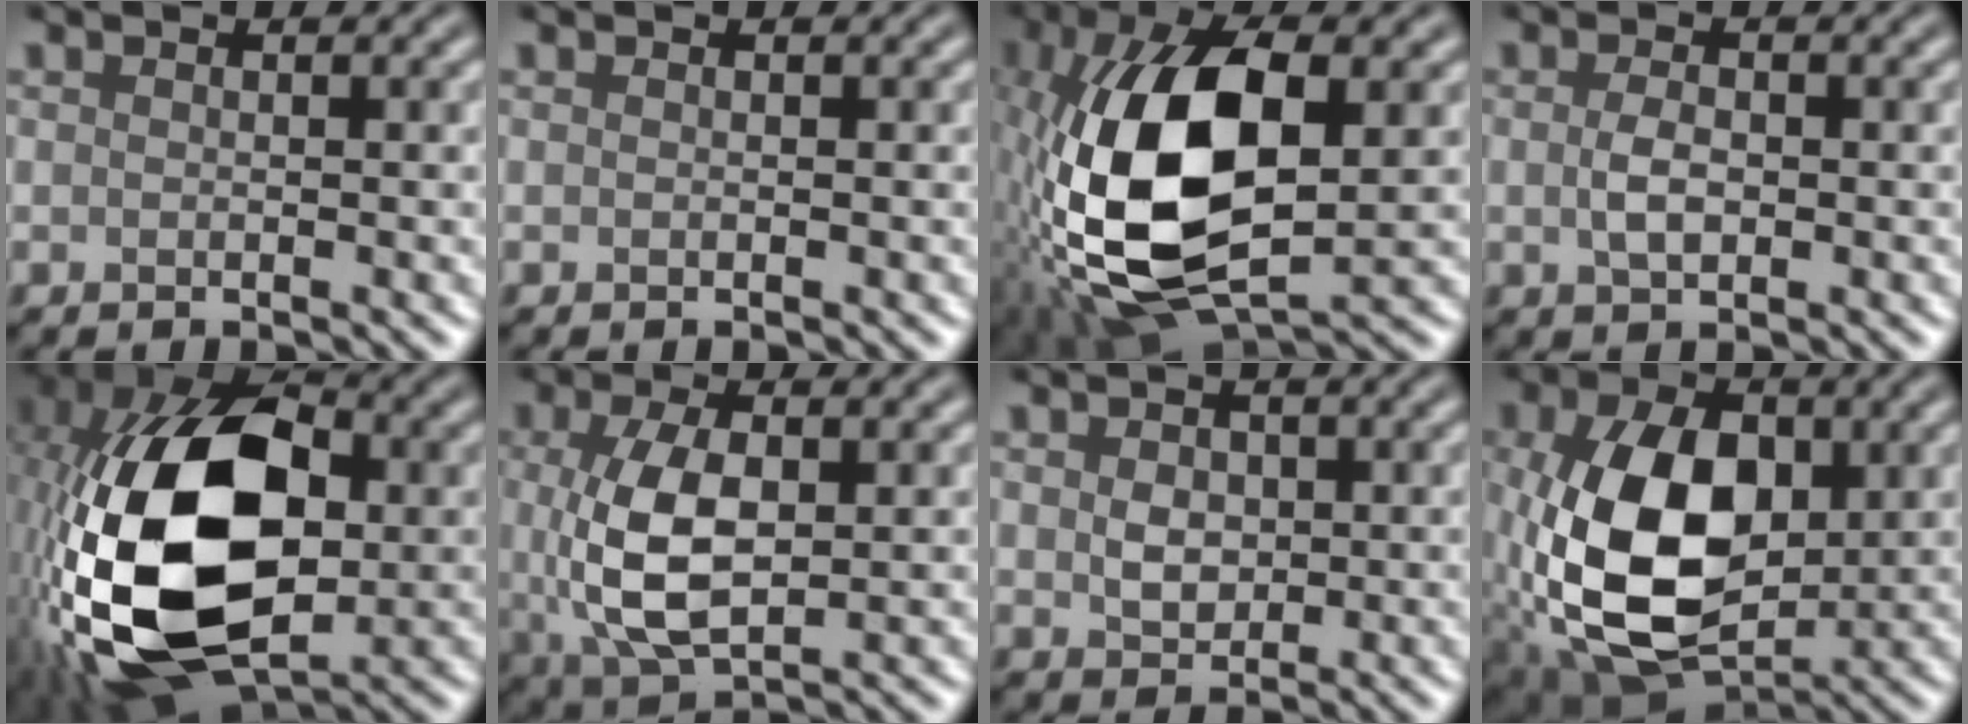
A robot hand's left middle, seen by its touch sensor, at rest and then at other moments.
{"total": 0.0}
{"total": 12.9, "force": [-0.7, 6.3, 11.2], "torque": [-0.228, 0.007, -0.016]}
{"total": 1.8, "force": [0.0, 1.1, 1.5], "torque": [-0.036, 0.002, -0.002]}
{"total": 18.1, "force": [-1.8, 10.8, 14.4], "torque": [-0.311, 0.003, -0.040]}
{"total": 6.8, "force": [0.3, 3.5, 5.9], "torque": [-0.136, -0.002, 0.009]}
{"total": 1.9, "force": [0.3, 1.6, 1.0], "torque": [-0.023, 0.001, 0.005]}
{"total": 11.8, "force": [-0.3, 7.7, 9.0], "torque": [-0.191, -0.007, 0.000]}